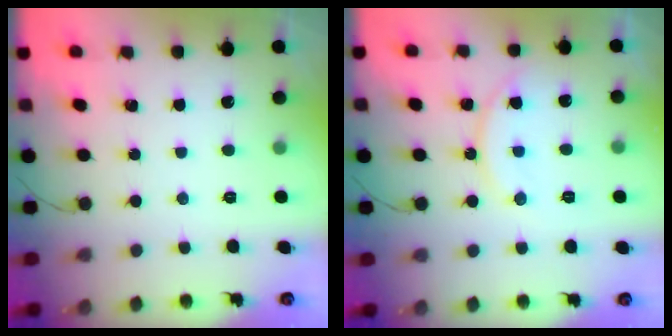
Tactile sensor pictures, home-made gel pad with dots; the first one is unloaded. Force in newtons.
{"total": 10.1, "press": 10.1, "slide": 0.2}